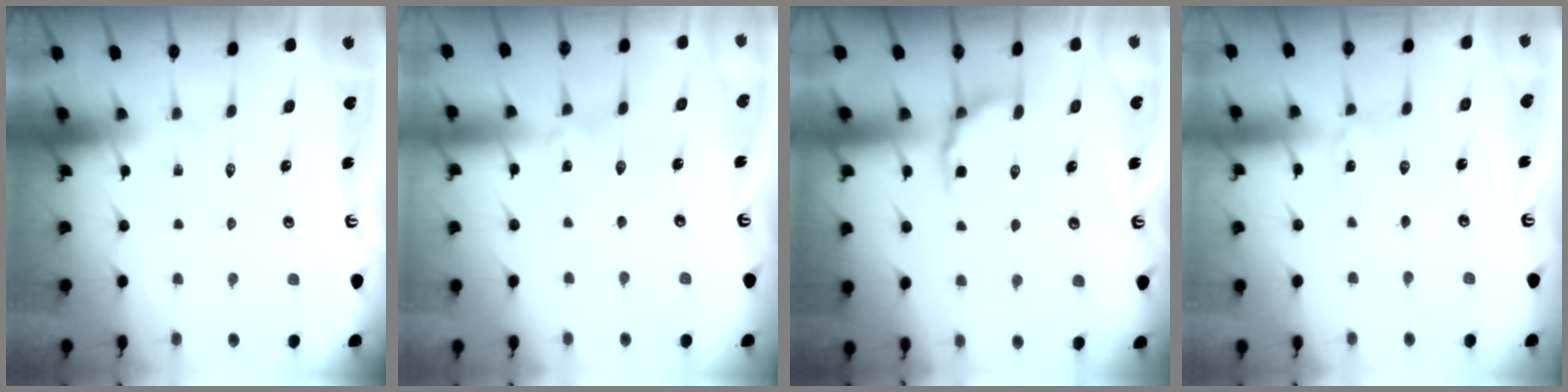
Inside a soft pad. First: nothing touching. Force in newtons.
{"total": 0.0}
{"total": 4.2, "press": 3.7, "slide": 1.8}
{"total": 1.6, "press": 1.6, "slide": 0.2}